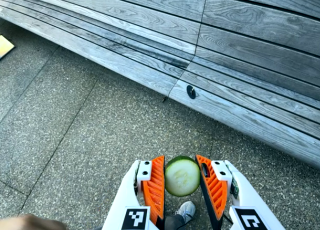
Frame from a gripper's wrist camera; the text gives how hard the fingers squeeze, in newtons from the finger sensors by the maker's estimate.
{"total": 12.9, "left": 13.0, "right": 12.9}